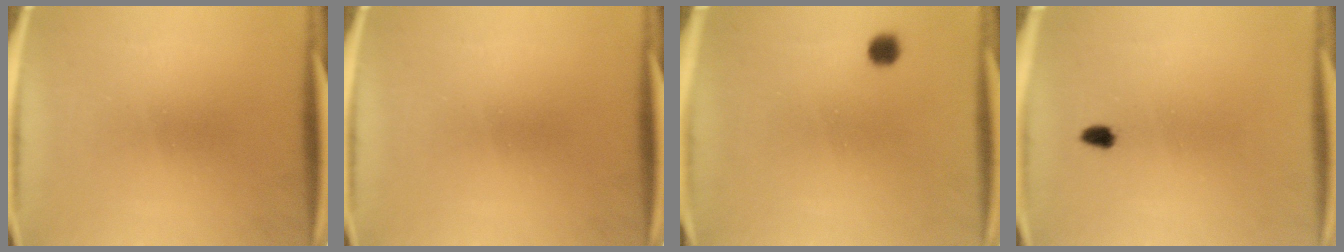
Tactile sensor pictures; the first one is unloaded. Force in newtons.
{"total": 0.0}
{"total": 2.6}
{"total": 1.4}